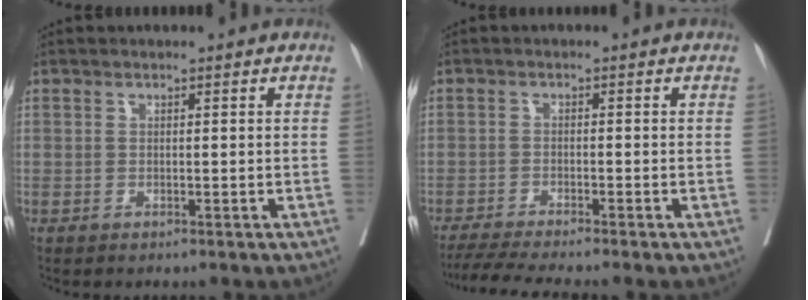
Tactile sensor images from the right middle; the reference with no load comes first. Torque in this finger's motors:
{"motor_torque": [0.03, -0.15, 0.06, 0.04]}